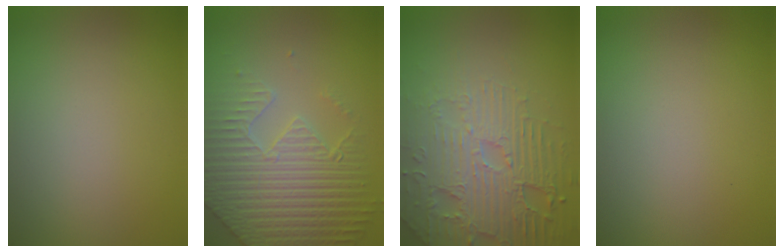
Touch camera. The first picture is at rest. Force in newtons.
{"total": 7.1, "press": 5.9, "slide": 4.0}
{"total": 6.3, "press": 5.4, "slide": 3.3}
{"total": 0.0}